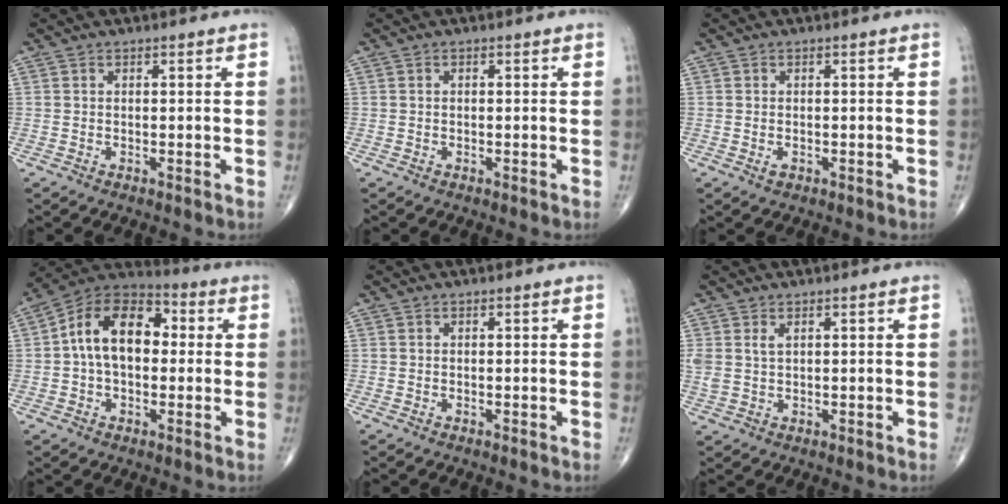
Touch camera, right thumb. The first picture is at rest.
{"total": 0.0}
{"total": 1.0, "force": [-0.4, 0.7, 0.7], "torque": [-0.008, 0.001, -0.005]}
{"total": 14.4, "force": [1.2, 9.1, 11.1], "torque": [-0.167, 0.036, 0.005]}
{"total": 0.0}
{"total": 2.6, "force": [1.1, 1.4, 1.9], "torque": [-0.048, 0.006, 0.030]}